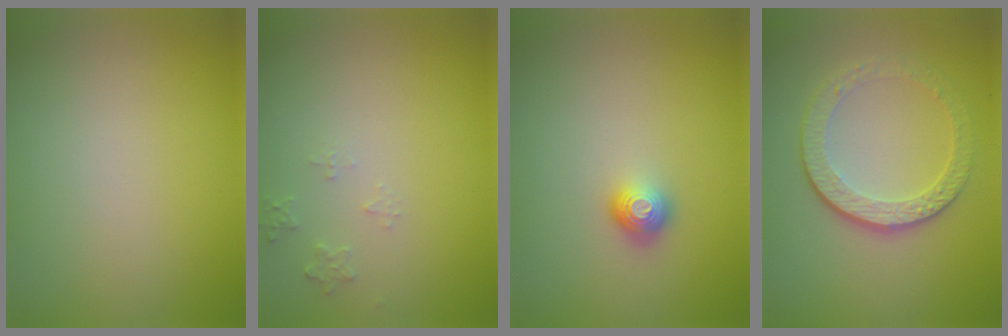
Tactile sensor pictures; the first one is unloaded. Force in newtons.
{"total": 1.1, "press": 1.1, "slide": 0.2}
{"total": 1.7, "press": 1.3, "slide": 1.2}
{"total": 4.5, "press": 3.1, "slide": 3.2}